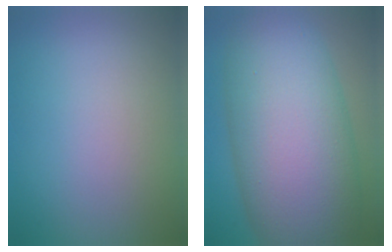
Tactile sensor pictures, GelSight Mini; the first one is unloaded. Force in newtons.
{"total": 14.4, "press": 14.4, "slide": 0.5}